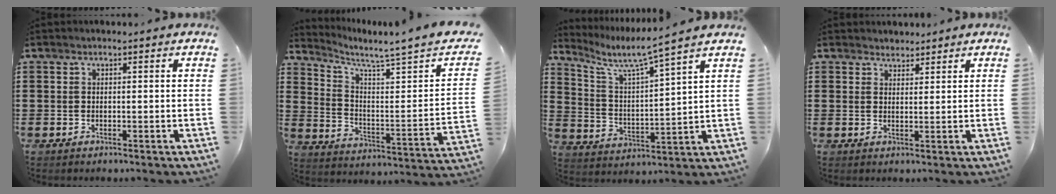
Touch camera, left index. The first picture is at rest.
{"total": 3.2, "force": [2.4, -0.8, 2.0], "torque": [-0.058, -0.039, 0.027]}
{"total": 5.7, "force": [4.8, -0.2, 3.2], "torque": [-0.087, -0.042, 0.071]}
{"total": 1.7, "force": [1.5, 0.6, -0.1], "torque": [-0.002, 0.003, 0.030]}